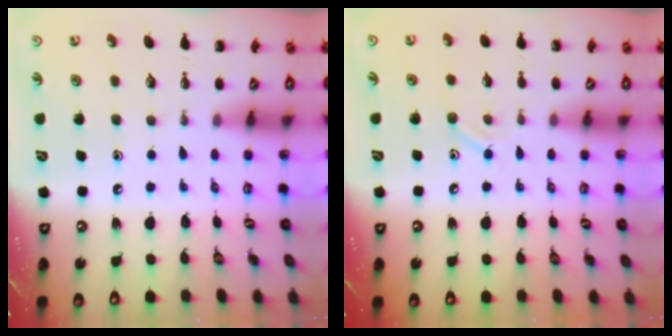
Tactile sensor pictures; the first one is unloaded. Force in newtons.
{"total": 7.7, "press": 7.4, "slide": 2.2}